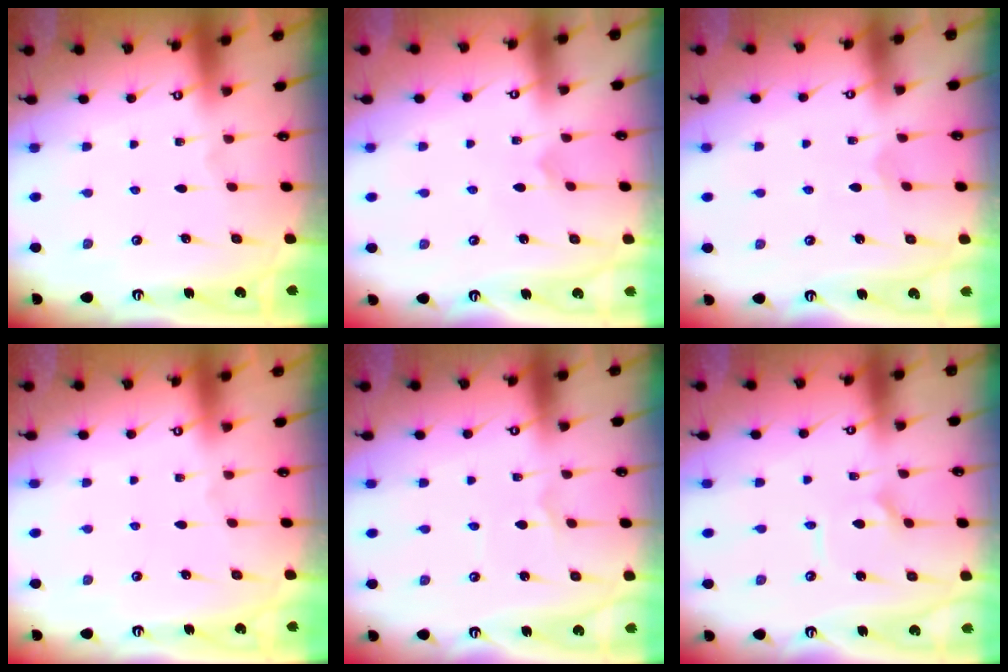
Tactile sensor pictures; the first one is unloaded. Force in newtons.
{"total": 2.3, "press": 2.3, "slide": 0.2}
{"total": 2.6, "press": 2.6, "slide": 0.2}
{"total": 0.0}
{"total": 1.2, "press": 1.2, "slide": 0.0}
{"total": 2.7, "press": 2.7, "slide": 0.4}